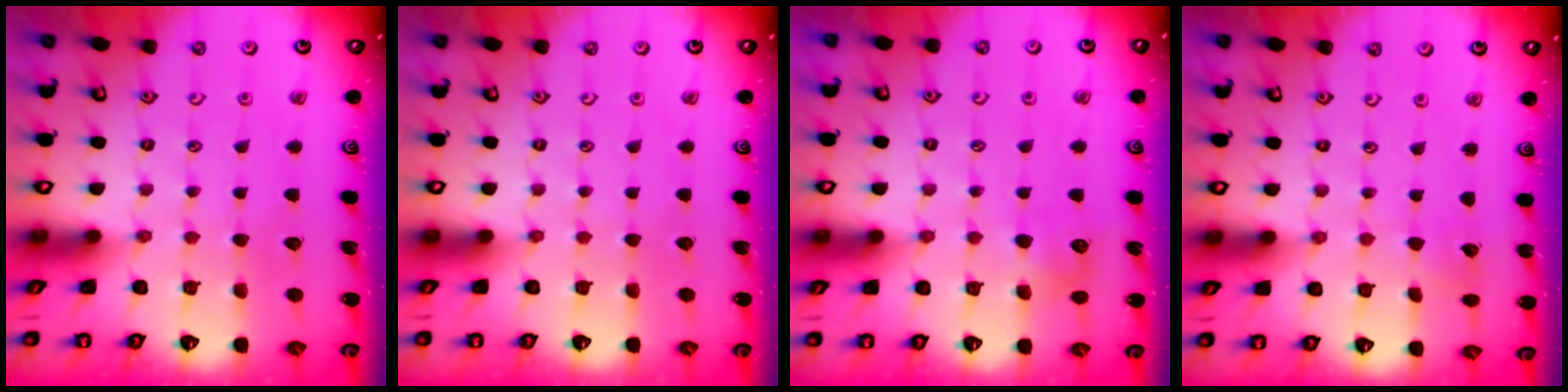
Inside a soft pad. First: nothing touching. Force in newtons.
{"total": 0.0}
{"total": 8.5, "press": 8.5, "slide": 0.7}
{"total": 2.8, "press": 2.8, "slide": 0.3}